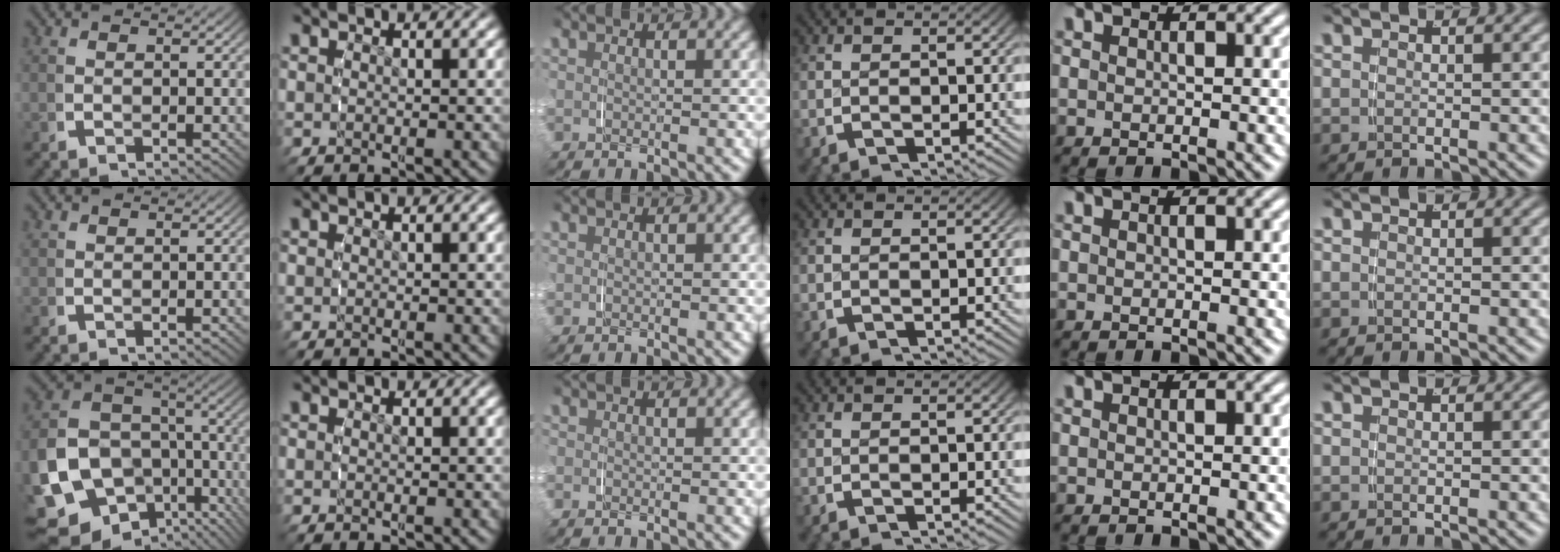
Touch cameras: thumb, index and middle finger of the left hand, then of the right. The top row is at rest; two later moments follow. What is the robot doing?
{"motion": "grasp_and_lifting", "object": "napkin"}